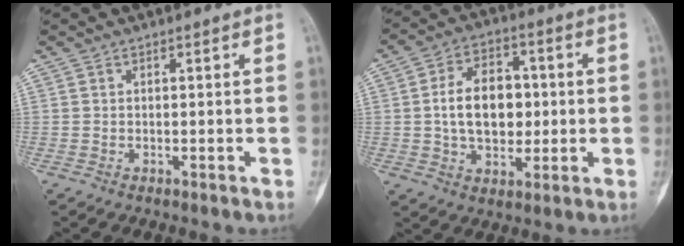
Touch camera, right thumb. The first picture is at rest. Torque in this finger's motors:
{"motor_torque": [1.23, 1.43, 0.83, -0.69, 0.36]}